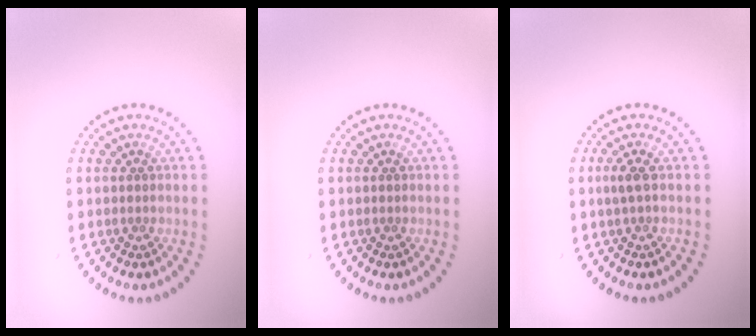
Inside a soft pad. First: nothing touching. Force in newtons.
{"total": 0.0}
{"total": 1.1, "press": 1.0, "slide": 0.4}